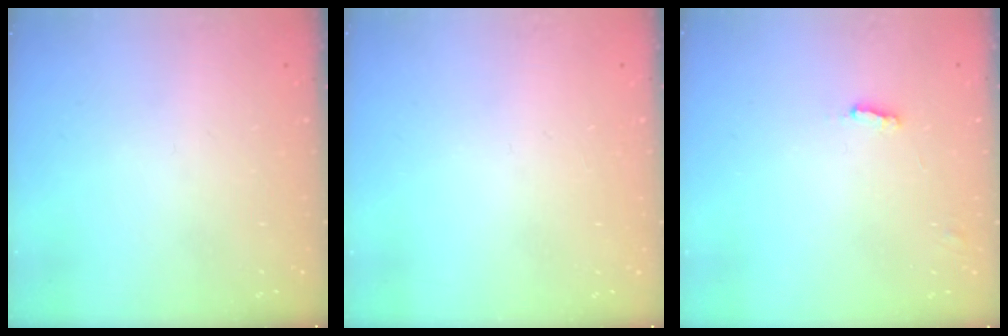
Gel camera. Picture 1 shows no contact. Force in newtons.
{"total": 0.0}
{"total": 1.9, "press": 1.9, "slide": 0.2}